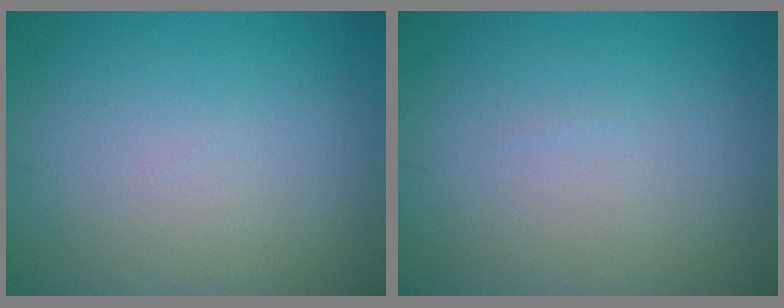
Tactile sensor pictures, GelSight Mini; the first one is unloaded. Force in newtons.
{"total": 0.0}